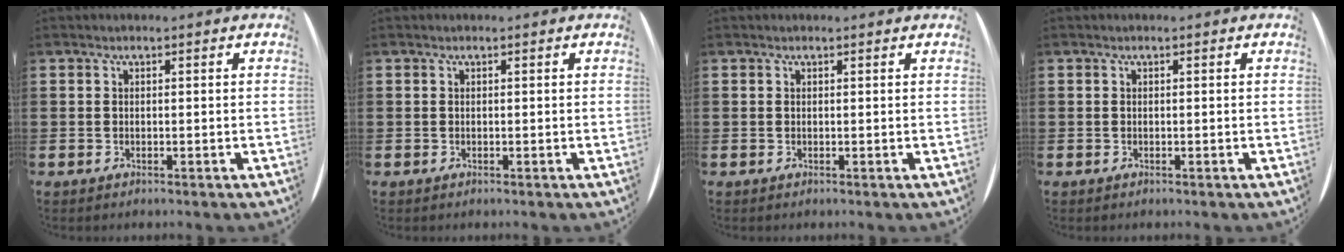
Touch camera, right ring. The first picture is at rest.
{"total": 0.0}
{"total": 0.0}
{"total": 0.0}